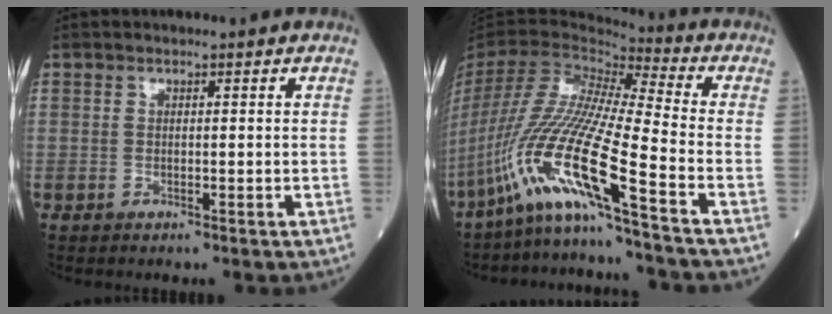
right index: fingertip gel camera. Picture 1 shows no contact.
{"total": 19.0, "force": [-10.8, -1.6, 15.5], "torque": [-0.339, -0.031, -0.211]}